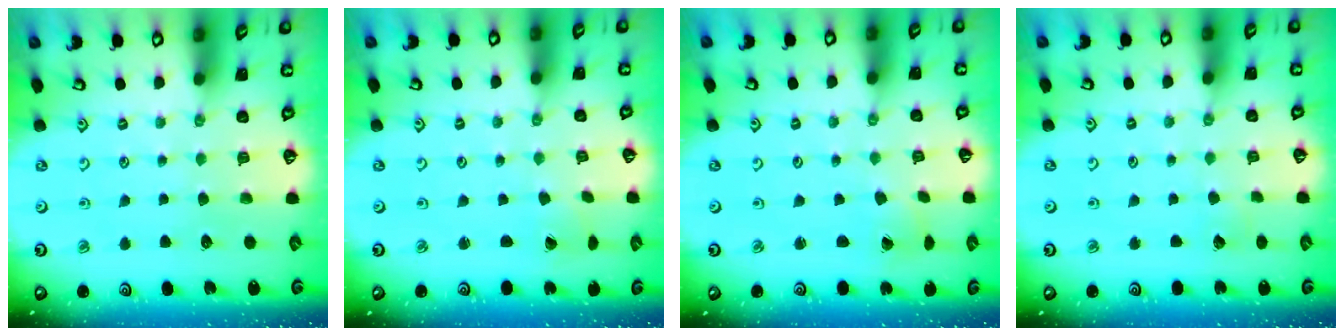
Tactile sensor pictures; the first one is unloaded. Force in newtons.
{"total": 0.0}
{"total": 1.3, "press": 1.2, "slide": 0.2}
{"total": 2.2, "press": 2.2, "slide": 0.2}